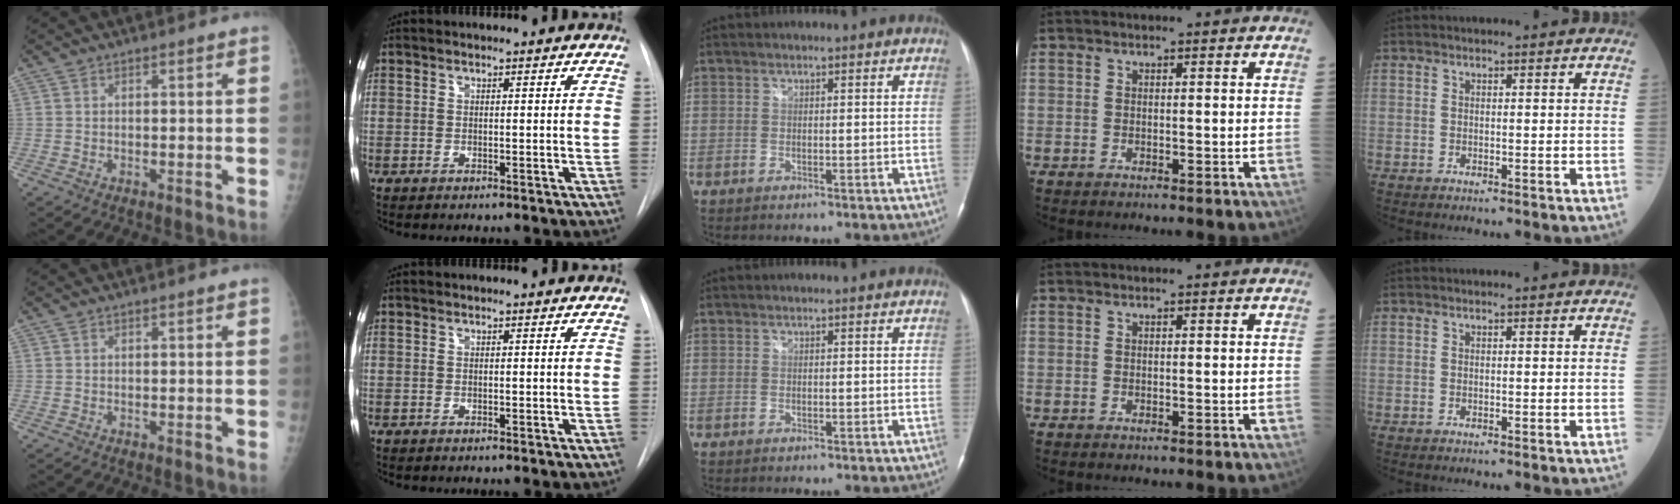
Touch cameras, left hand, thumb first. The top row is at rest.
{}